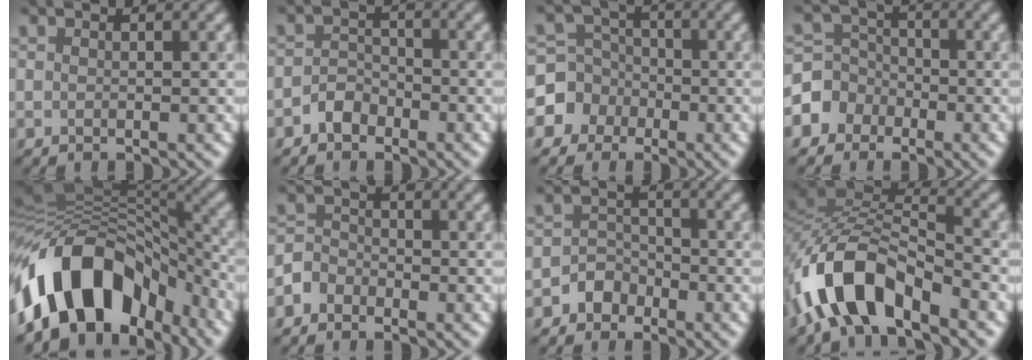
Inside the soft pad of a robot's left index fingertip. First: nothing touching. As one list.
[{"total": 1.8, "force": [-1.3, 1.2, 0.5], "torque": [-0.006, 0.012, -0.028]}, {"total": 4.5, "force": [-1.7, 4.2, 0.2], "torque": [0.016, 0.012, -0.059]}, {"total": 3.3, "force": [-1.7, 2.8, 0.2], "torque": [0.010, 0.011, -0.047]}, {"total": 12.8, "force": [-6.8, 7.7, 7.5], "torque": [-0.115, 0.032, -0.126]}, {"total": 2.0, "force": [-1.4, 1.4, 0.3], "torque": [-0.001, 0.010, -0.038]}, {"total": 2.0, "force": [-1.3, 1.5, 0.2], "torque": [0.005, 0.015, -0.027]}, {"total": 8.5, "force": [-5.4, 3.5, 5.5], "torque": [-0.096, 0.011, -0.109]}]